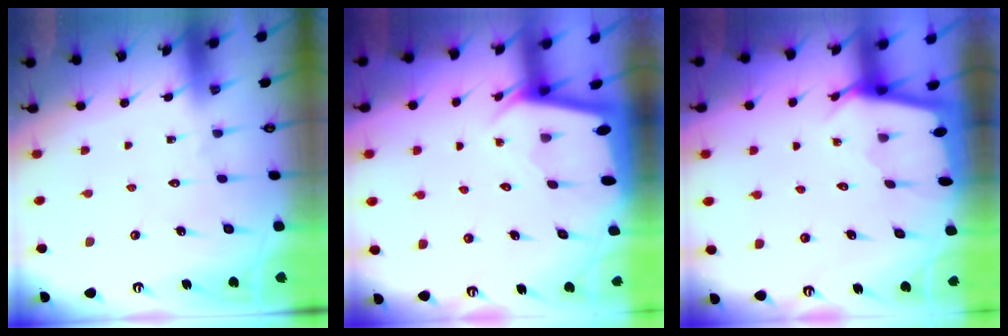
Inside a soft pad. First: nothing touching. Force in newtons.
{"total": 2.2, "press": 2.2, "slide": 0.1}
{"total": 2.3, "press": 2.3, "slide": 0.3}